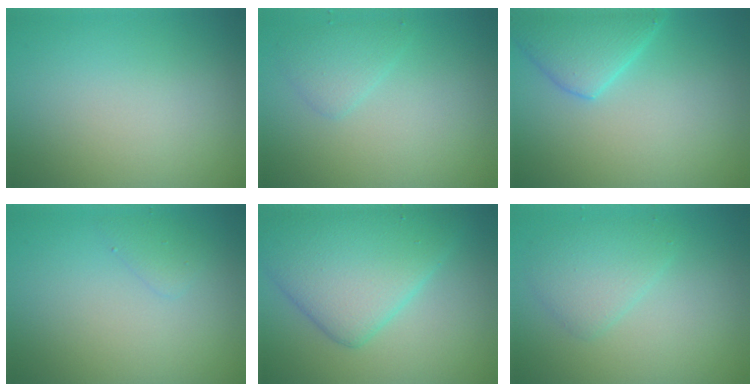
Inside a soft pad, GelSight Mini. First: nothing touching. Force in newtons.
{"total": 1.7, "press": 1.7, "slide": 0.0}
{"total": 4.1, "press": 4.1, "slide": 0.2}
{"total": 1.0, "press": 1.0, "slide": 0.1}
{"total": 7.9, "press": 7.9, "slide": 0.2}
{"total": 2.6, "press": 2.6, "slide": 0.1}